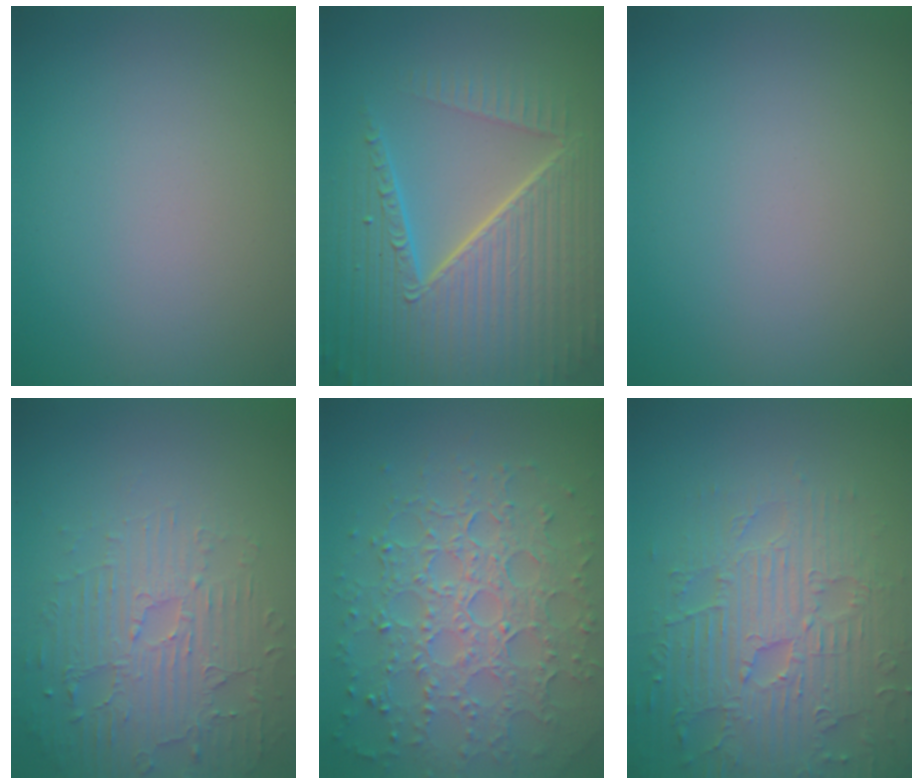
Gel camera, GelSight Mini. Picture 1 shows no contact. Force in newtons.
{"total": 10.8, "press": 6.7, "slide": 8.4}
{"total": 0.0}
{"total": 4.9, "press": 3.7, "slide": 3.2}
{"total": 7.8, "press": 5.7, "slide": 5.4}
{"total": 7.4, "press": 5.8, "slide": 4.5}